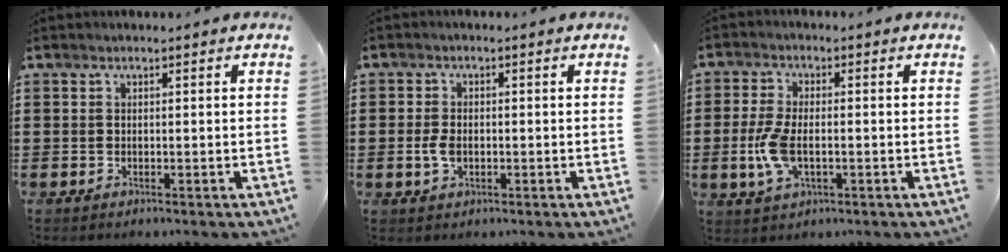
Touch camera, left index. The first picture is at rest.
{"total": 2.9, "force": [-0.4, 1.6, 2.4], "torque": [-0.061, -0.003, -0.011]}
{"total": 6.3, "force": [-1.1, 3.0, 5.4], "torque": [-0.135, -0.009, -0.027]}